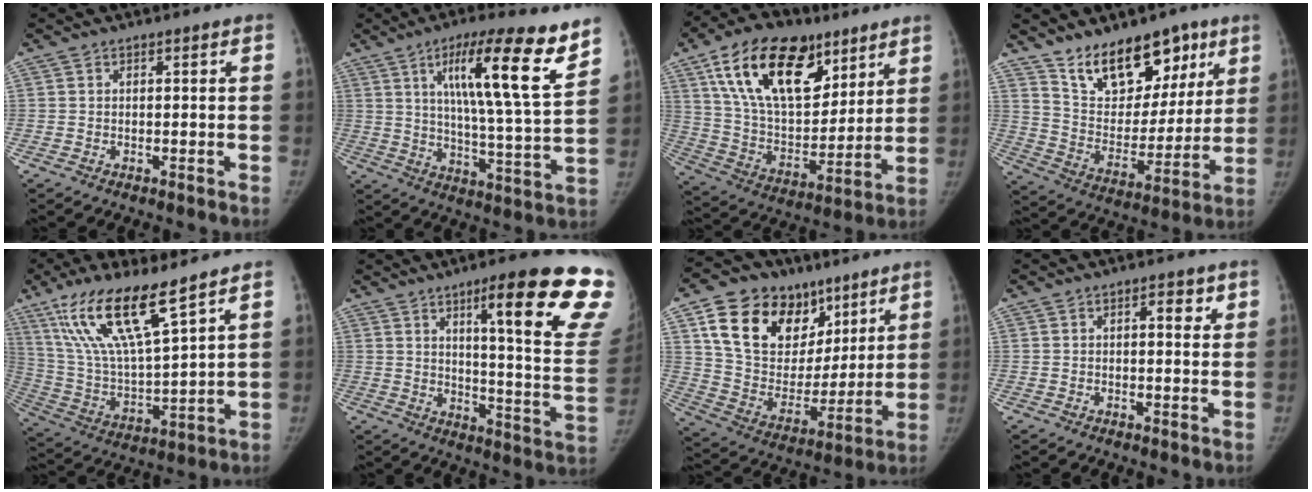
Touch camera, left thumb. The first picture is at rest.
{"total": 19.1, "force": [10.6, 2.7, 15.6], "torque": [-0.220, -0.048, 0.167]}
{"total": 25.0, "force": [13.3, 13.6, 16.2], "torque": [-0.253, -0.031, 0.236]}
{"total": 17.6, "force": [11.6, 9.8, 8.9], "torque": [-0.076, -0.065, 0.203]}
{"total": 18.5, "force": [11.6, 3.7, 14.0], "torque": [-0.265, -0.052, 0.231]}
{"total": 24.3, "force": [15.1, 3.1, 18.8], "torque": [-0.197, -0.076, 0.201]}
{"total": 23.7, "force": [12.1, 16.3, 12.3], "torque": [-0.171, -0.020, 0.220]}
{"total": 2.9, "force": [1.2, 1.3, 2.3], "torque": [-0.021, -0.001, 0.014]}